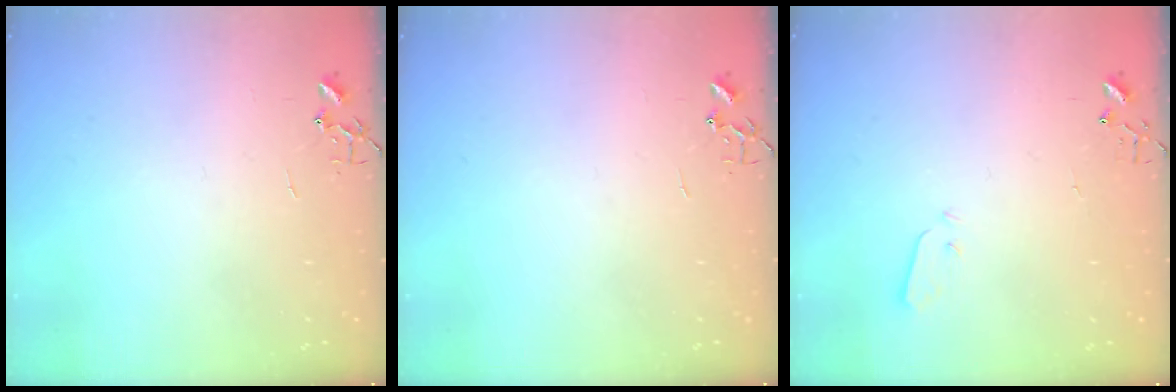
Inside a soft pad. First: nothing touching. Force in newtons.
{"total": 0.0}
{"total": 3.0, "press": 3.0, "slide": 0.3}